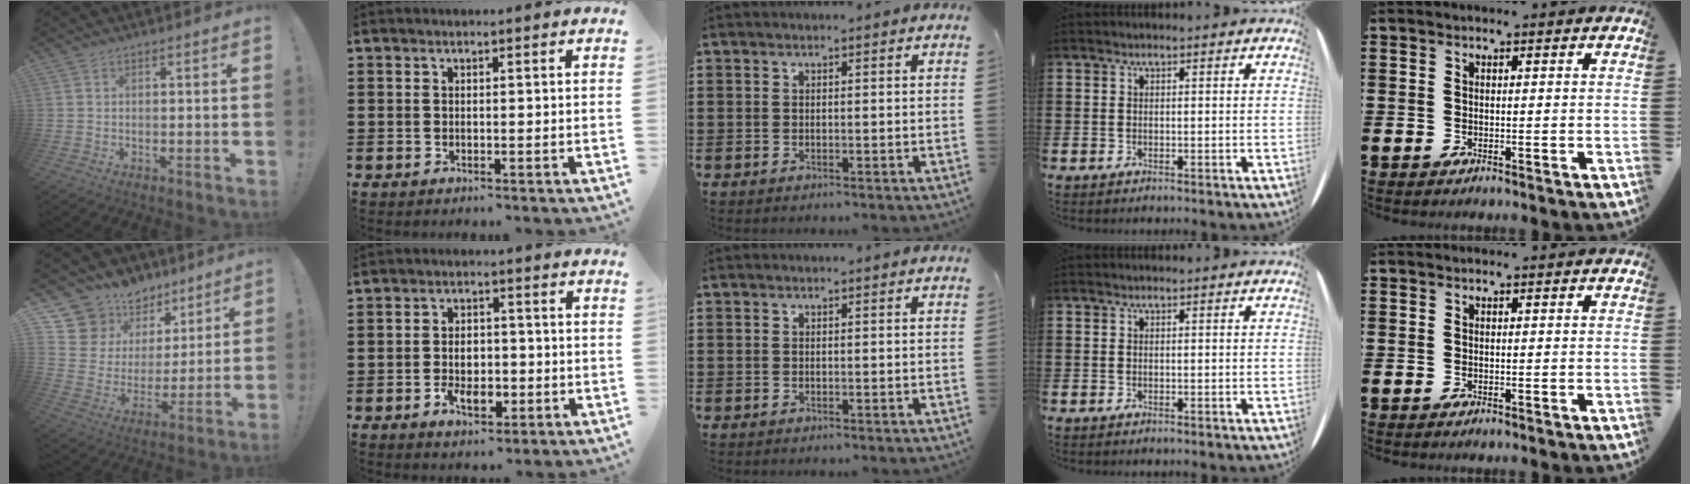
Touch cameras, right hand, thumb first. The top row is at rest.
{"thumb": {"total": 13.2, "force": [10.5, 7.8, 1.7], "torque": [-0.051, -0.088, 0.206]}, "index": {"total": 5.3, "force": [-1.6, 3.0, 4.0], "torque": [-0.062, -0.004, -0.030]}}